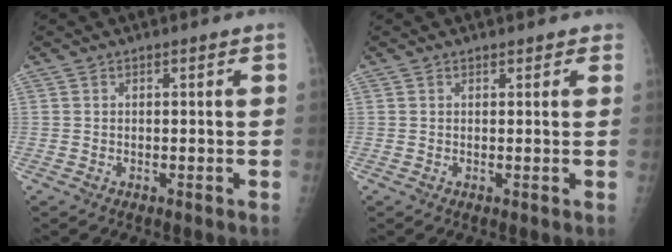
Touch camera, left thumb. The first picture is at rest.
{"total": 1.5, "force": [1.2, 0.9, 0.3], "torque": [0.018, -0.002, 0.008]}